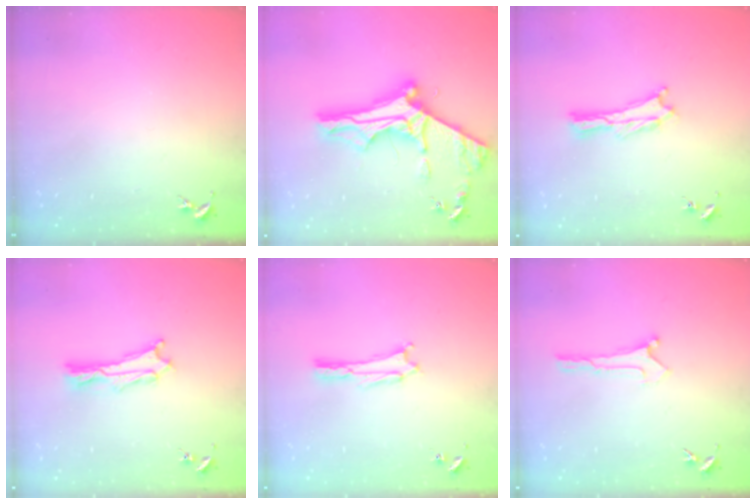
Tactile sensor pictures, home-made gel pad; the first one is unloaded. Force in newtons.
{"total": 11.8, "press": 11.7, "slide": 1.4}
{"total": 0.9, "press": 0.9, "slide": 0.2}
{"total": 2.4, "press": 2.4, "slide": 0.3}
{"total": 1.8, "press": 1.8, "slide": 0.2}
{"total": 0.0}